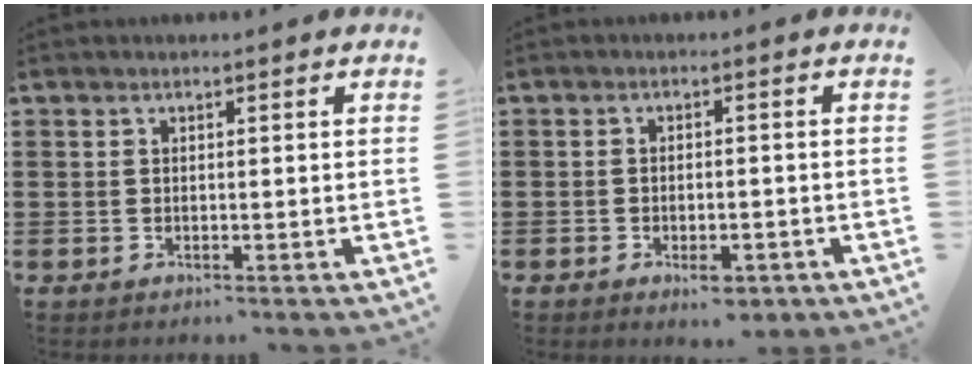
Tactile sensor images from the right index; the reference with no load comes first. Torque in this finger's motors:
{"motor_torque": [0.67, 0.60, 0.12, 0.02]}